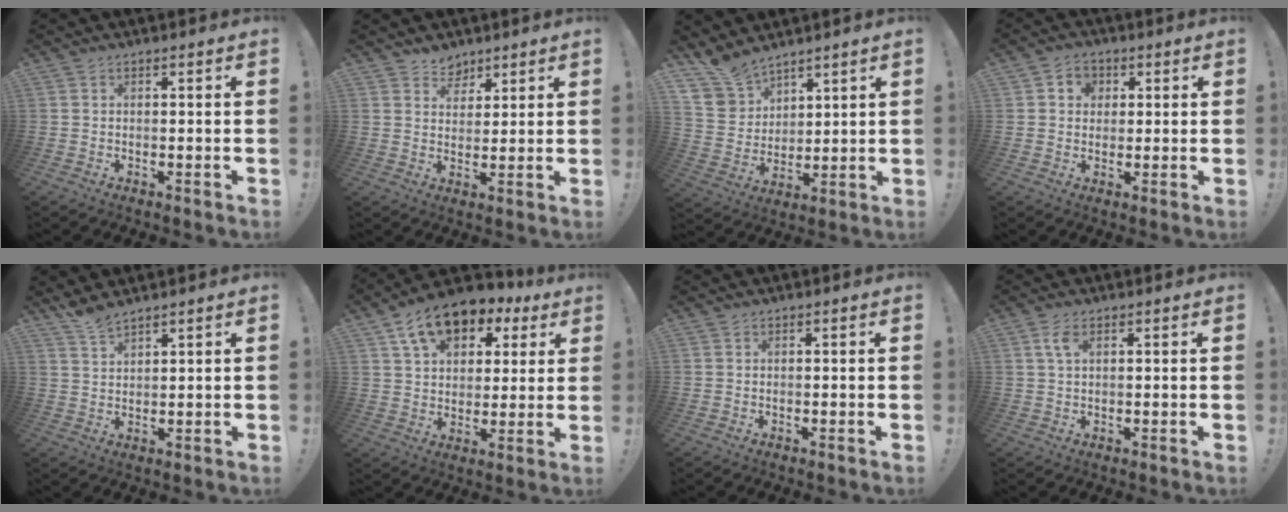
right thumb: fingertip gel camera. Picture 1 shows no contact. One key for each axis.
{"total": 5.6, "fx": 4.0, "fy": 3.9, "fz": 0.3, "tx": 0.001, "ty": -0.033, "tz": 0.079}
{"total": 10.7, "fx": 9.0, "fy": 5.5, "fz": 1.5, "tx": -0.048, "ty": -0.070, "tz": 0.182}
{"total": 4.8, "fx": 1.3, "fy": 4.3, "fz": 1.7, "tx": -0.020, "ty": 0.001, "tz": 0.022}
{"total": 4.4, "fx": 4.0, "fy": 0.4, "fz": 1.7, "tx": -0.039, "ty": -0.027, "tz": 0.074}
{"total": 13.9, "fx": 7.6, "fy": 8.9, "fz": 7.3, "tx": -0.113, "ty": -0.037, "tz": 0.141}
{"total": 0.0}
{"total": 3.5, "fx": 1.2, "fy": 1.5, "fz": 2.9, "tx": -0.053, "ty": 0.002, "tz": 0.021}